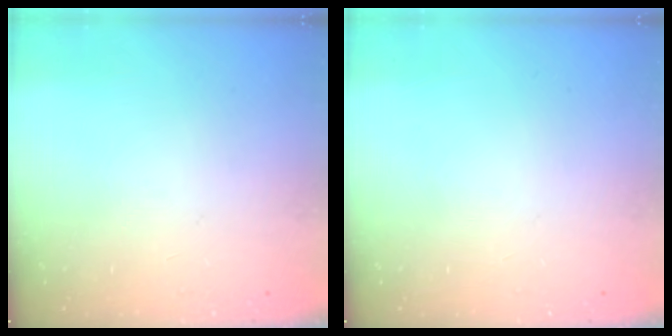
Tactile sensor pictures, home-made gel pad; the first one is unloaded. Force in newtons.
{"total": 0.0}